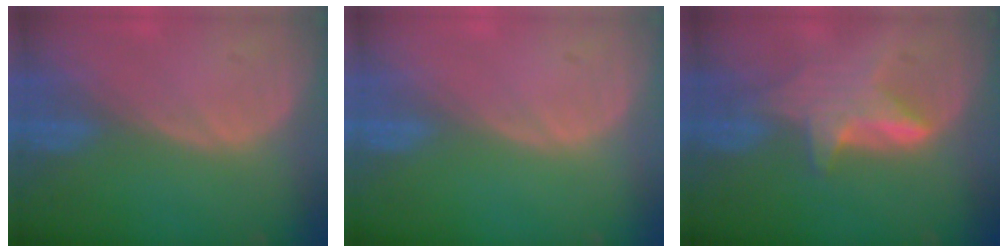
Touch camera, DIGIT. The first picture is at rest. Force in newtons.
{"total": 0.0}
{"total": 5.6, "press": 5.6, "slide": 0.4}